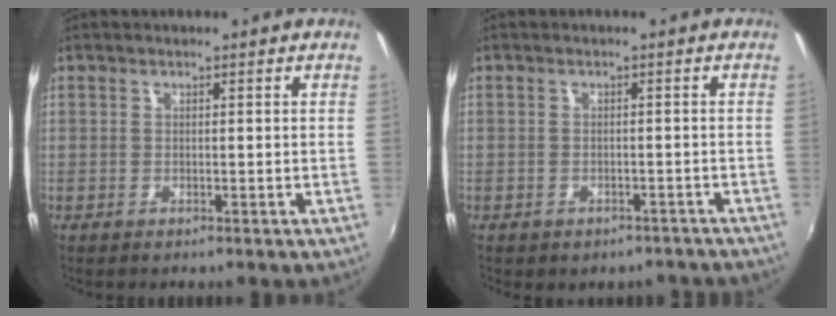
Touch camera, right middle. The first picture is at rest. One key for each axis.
{"total": 5.5, "fx": -4.4, "fy": 2.8, "fz": 1.7, "tx": -0.034, "ty": 0.000, "tz": -0.041}